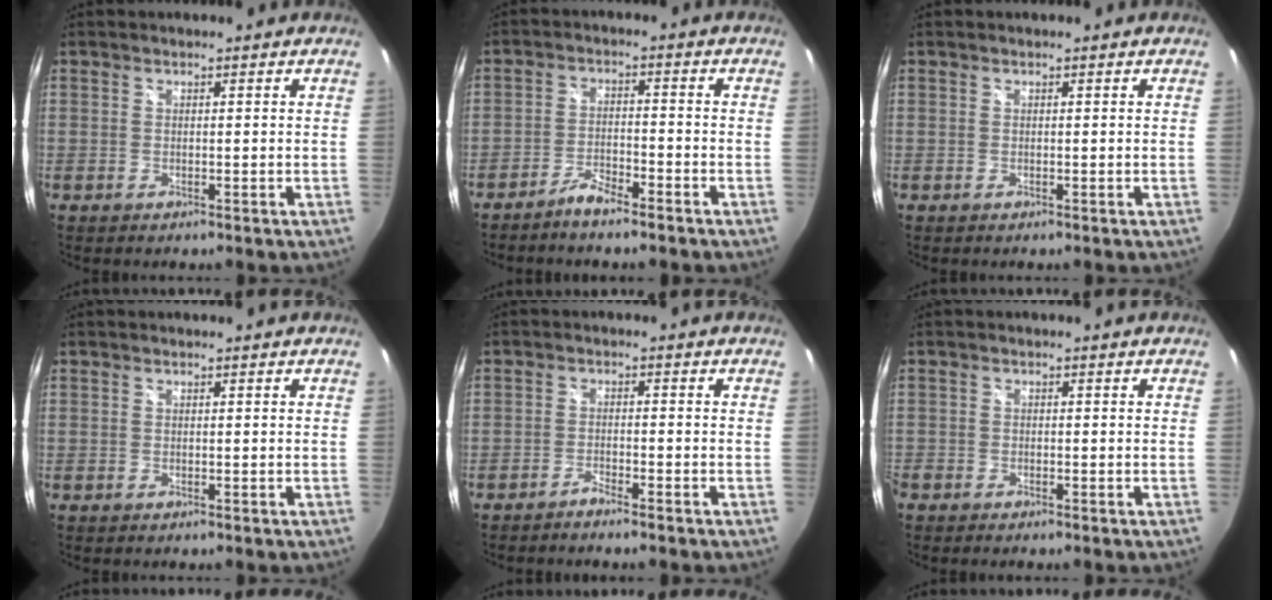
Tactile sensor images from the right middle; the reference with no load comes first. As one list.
[{"total": 4.4, "force": [-3.8, 0.6, 2.2], "torque": [-0.065, 0.003, -0.071]}, {"total": 0.0}, {"total": 0.0}, {"total": 2.2, "force": [-2.1, -0.1, 0.8], "torque": [-0.032, -0.001, -0.039]}, {"total": 1.7, "force": [-1.5, 0.7, 0.3], "torque": [-0.013, -0.007, -0.031]}]